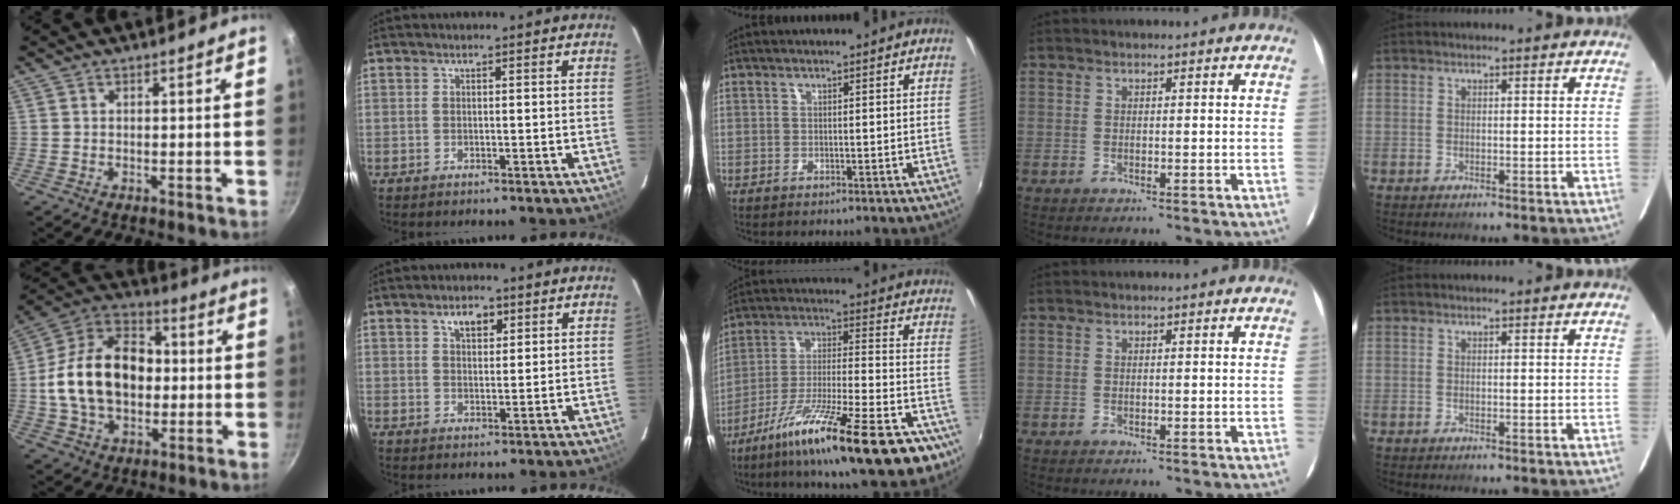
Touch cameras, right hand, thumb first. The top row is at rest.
{"thumb": {"total": 20.3, "force": [-0.1, 14.1, 14.6], "torque": [-0.225, 0.038, -0.013]}, "index": {"total": 3.8, "force": [2.1, 2.2, 2.3], "torque": [-0.036, 0.008, 0.037]}, "middle": {"total": 23.6, "force": [-16.3, 4.6, 16.4], "torque": [-0.278, -0.046, -0.250]}}